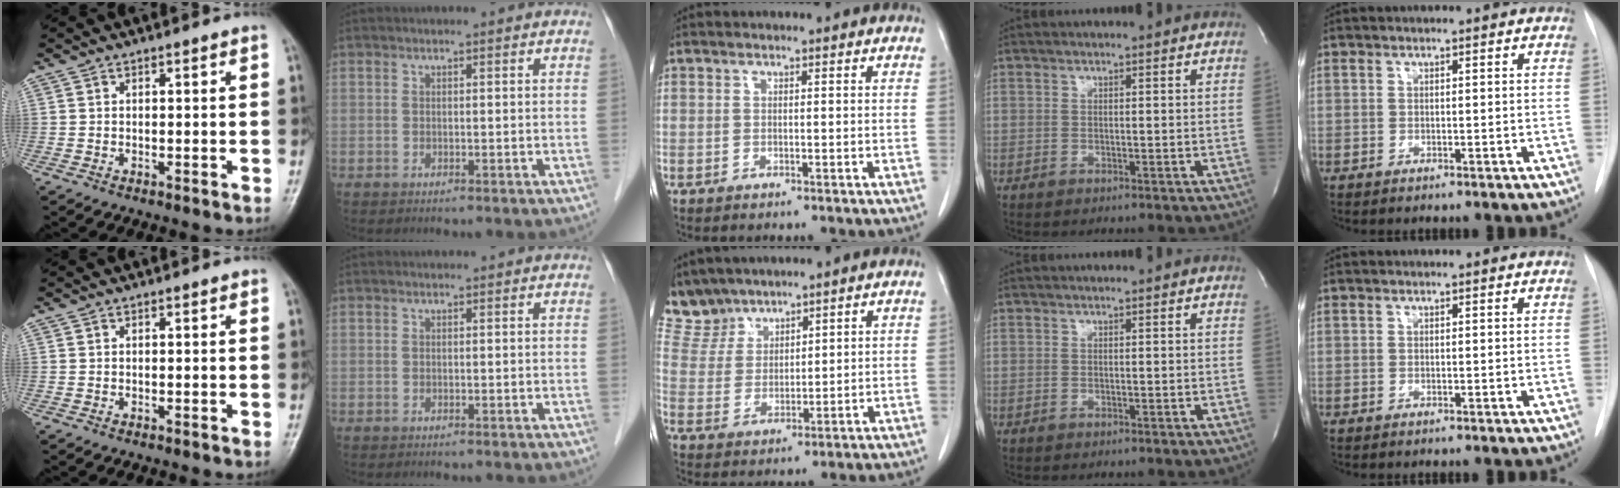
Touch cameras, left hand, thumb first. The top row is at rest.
{"middle": {"total": 6.0, "force": [5.6, 2.1, -0.2], "torque": [-0.006, 0.006, 0.128]}}